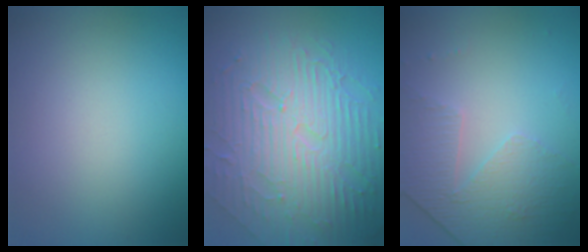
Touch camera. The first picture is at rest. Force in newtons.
{"total": 9.8, "press": 6.5, "slide": 7.4}
{"total": 4.6, "press": 3.0, "slide": 3.5}